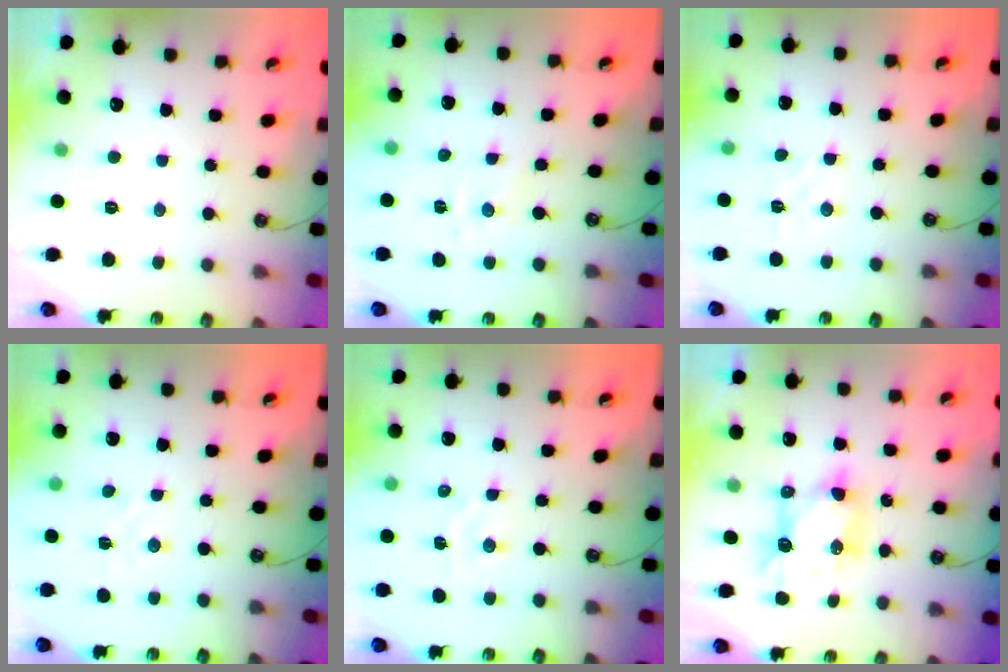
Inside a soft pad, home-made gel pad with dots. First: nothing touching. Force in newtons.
{"total": 0.0}
{"total": 2.9, "press": 2.9, "slide": 0.3}
{"total": 2.4, "press": 2.4, "slide": 0.4}
{"total": 2.1, "press": 2.0, "slide": 0.5}
{"total": 7.1, "press": 7.1, "slide": 0.8}